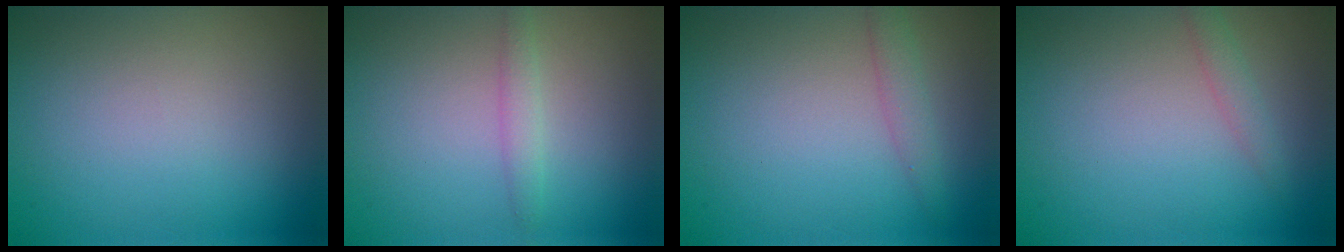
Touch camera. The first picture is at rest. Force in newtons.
{"total": 1.3, "press": 1.3, "slide": 0.1}
{"total": 1.7, "press": 1.7, "slide": 0.0}
{"total": 1.3, "press": 1.3, "slide": 0.1}